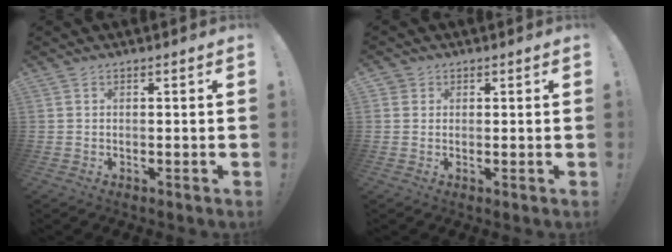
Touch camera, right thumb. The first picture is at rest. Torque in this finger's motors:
{"motor_torque": [0.09, 0.07, -0.08, 0.33, -0.09]}